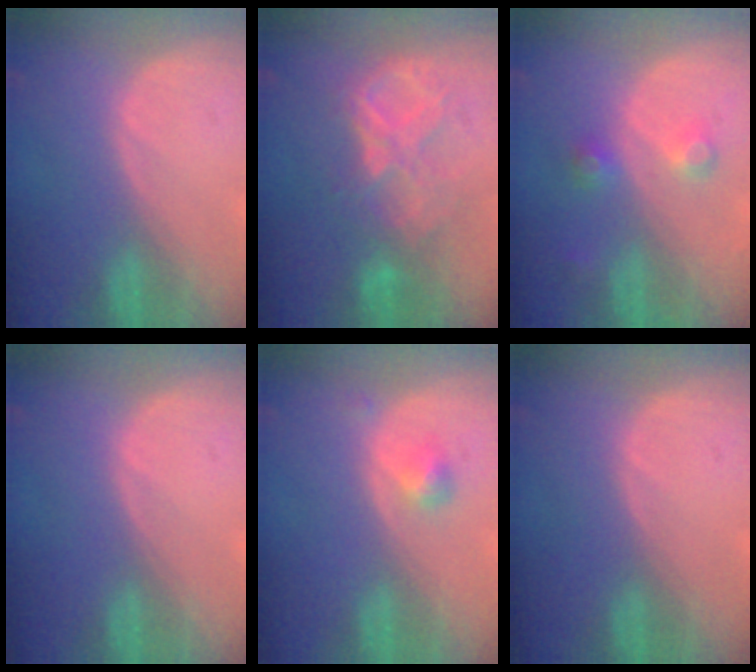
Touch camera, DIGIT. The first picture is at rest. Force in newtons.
{"total": 8.8, "press": 7.7, "slide": 4.2}
{"total": 3.7, "press": 3.7, "slide": 0.5}
{"total": 0.0}
{"total": 2.2, "press": 2.2, "slide": 0.2}
{"total": 0.0}